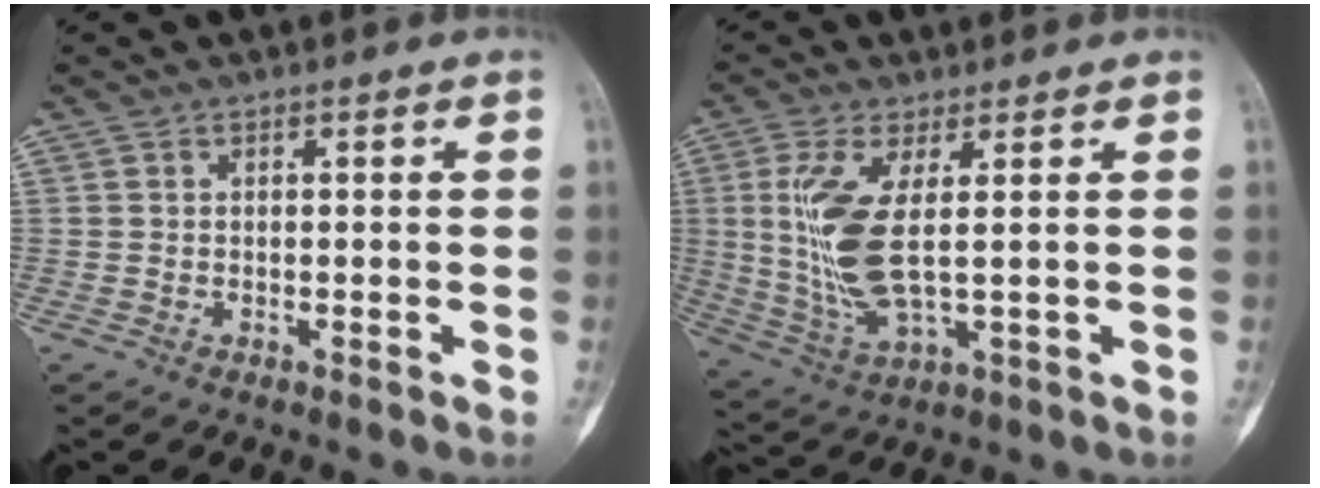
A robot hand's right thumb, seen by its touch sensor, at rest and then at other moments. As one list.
[{"total": 11.7, "force": [1.7, 3.7, 10.9], "torque": [-0.255, -0.017, 0.042]}]